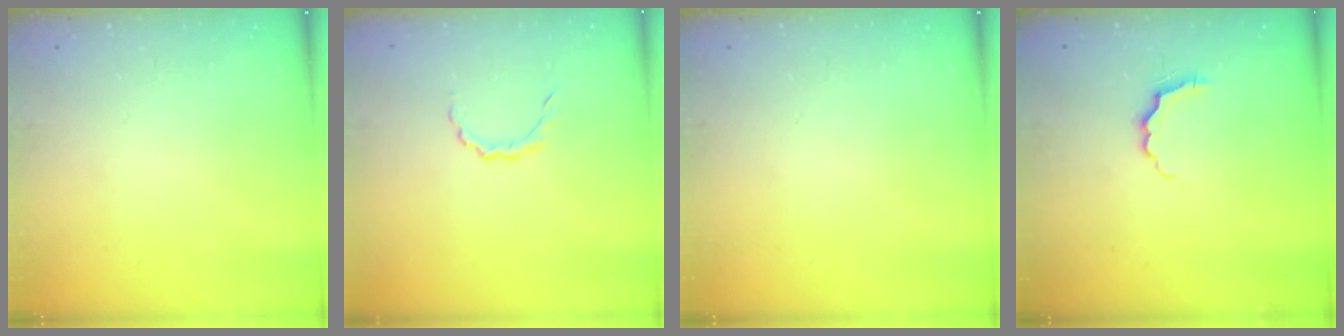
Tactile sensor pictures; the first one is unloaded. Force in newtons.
{"total": 3.1, "press": 3.0, "slide": 1.0}
{"total": 0.0}
{"total": 4.2, "press": 4.1, "slide": 0.6}